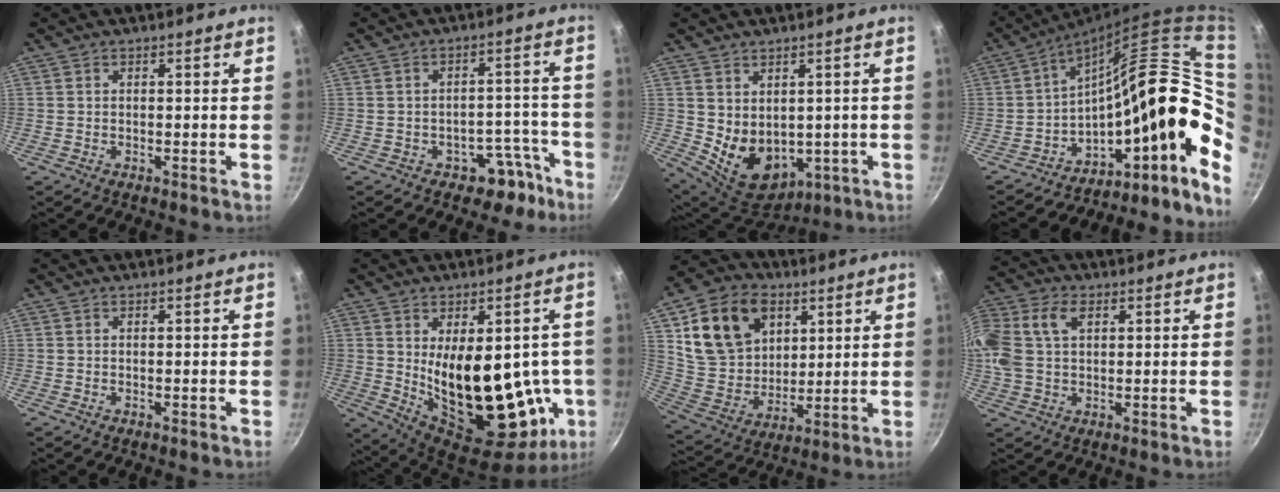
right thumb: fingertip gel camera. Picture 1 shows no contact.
{"total": 7.4, "force": [-4.6, 5.0, 2.9], "torque": [0.025, 0.069, -0.042]}
{"total": 11.0, "force": [0.3, 8.2, 7.3], "torque": [-0.098, -0.020, 0.038]}
{"total": 26.3, "force": [-0.9, 13.0, 22.8], "torque": [-0.313, 0.048, -0.007]}
{"total": 0.0}
{"total": 25.2, "force": [-0.8, 13.1, 21.5], "torque": [-0.266, -0.041, 0.021]}
{"total": 19.3, "force": [7.4, 14.2, 10.7], "torque": [-0.168, -0.020, 0.143]}
{"total": 19.2, "force": [5.6, 13.6, 12.4], "torque": [-0.311, 0.047, 0.099]}